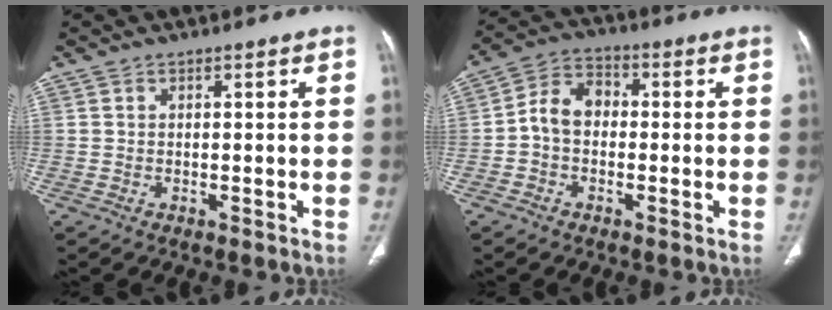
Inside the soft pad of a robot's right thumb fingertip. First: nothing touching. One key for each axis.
{"total": 7.0, "fx": -0.8, "fy": 5.4, "fz": 4.5, "tx": -0.064, "ty": 0.028, "tz": -0.031}